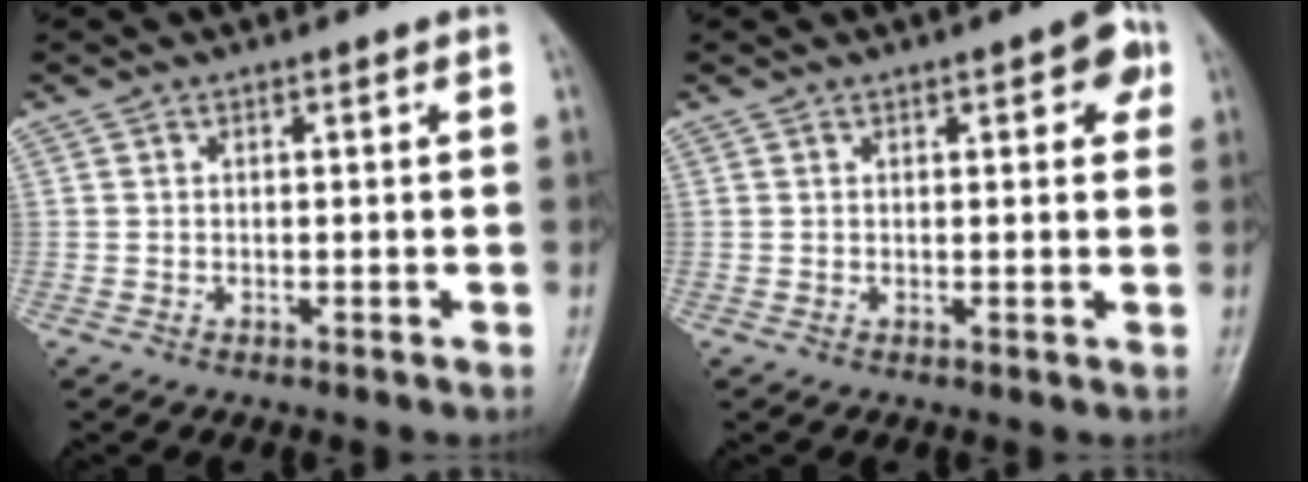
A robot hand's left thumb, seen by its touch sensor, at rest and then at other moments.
{"total": 4.6, "force": [1.9, 1.9, 3.8], "torque": [-0.028, 0.000, 0.015]}